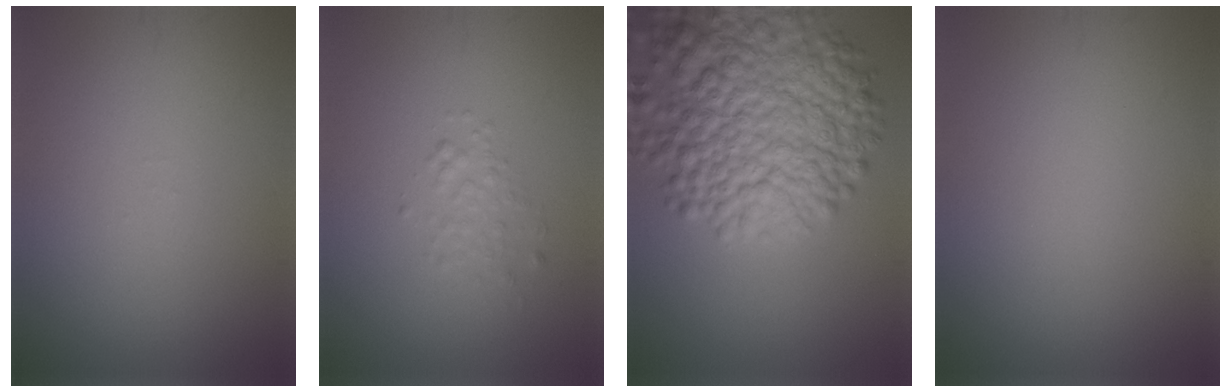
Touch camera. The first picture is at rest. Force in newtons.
{"total": 1.5, "press": 1.5, "slide": 0.1}
{"total": 11.5, "press": 11.4, "slide": 0.6}
{"total": 0.0}